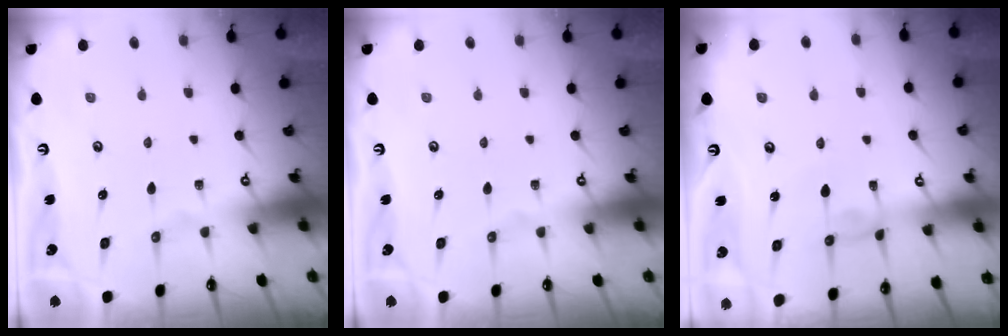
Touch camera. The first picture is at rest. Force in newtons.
{"total": 0.0}
{"total": 3.3, "press": 3.3, "slide": 0.1}